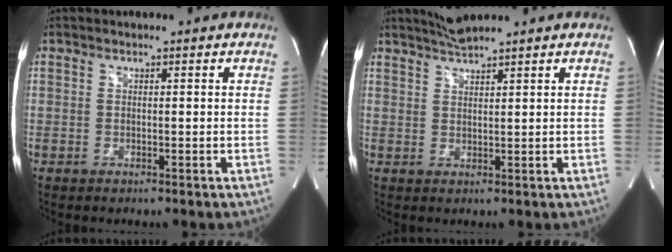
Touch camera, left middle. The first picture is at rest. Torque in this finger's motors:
{"motor_torque": [0.32, -0.28, -0.03, 0.02]}